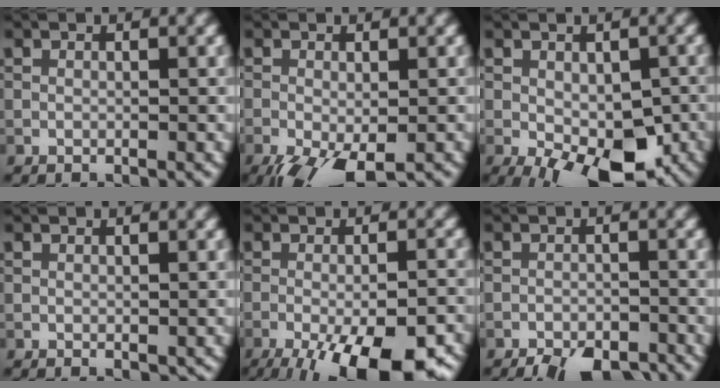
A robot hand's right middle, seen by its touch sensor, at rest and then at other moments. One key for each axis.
{"total": 6.2, "fx": -3.5, "fy": 2.2, "fz": 4.7, "tx": -0.088, "ty": -0.020, "tz": -0.057}
{"total": 9.5, "fx": -4.0, "fy": 4.6, "fz": 7.3, "tx": -0.122, "ty": -0.025, "tz": -0.049}
{"total": 0.6, "fx": -0.1, "fy": 0.3, "fz": 0.5, "tx": -0.004, "ty": -0.003, "tz": 0.000}
{"total": 14.5, "fx": -8.9, "fy": 4.7, "fz": 10.4, "tx": -0.138, "ty": -0.034, "tz": -0.118}
{"total": 5.9, "fx": -5.0, "fy": 1.9, "fz": 2.6, "tx": -0.034, "ty": -0.011, "tz": -0.073}